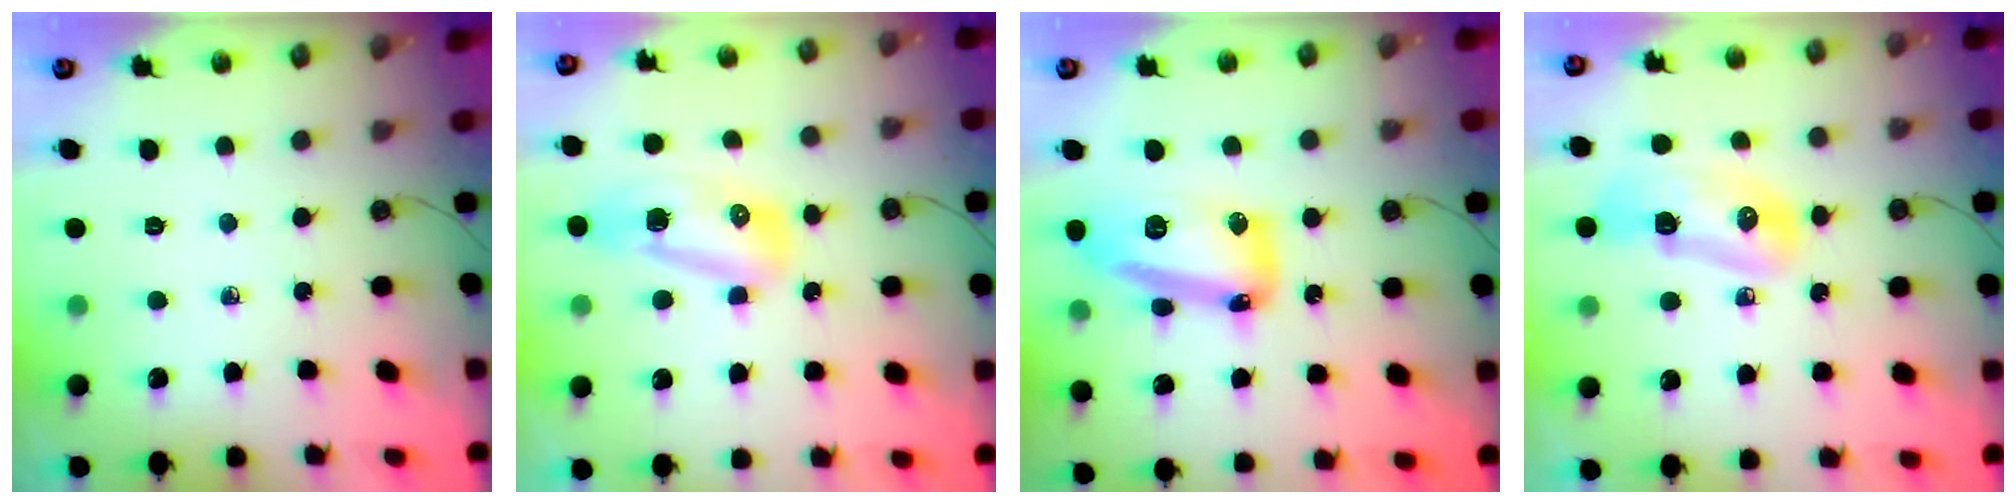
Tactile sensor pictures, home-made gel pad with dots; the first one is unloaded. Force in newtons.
{"total": 10.9, "press": 10.4, "slide": 3.2}
{"total": 14.7, "press": 14.6, "slide": 1.8}
{"total": 10.6, "press": 10.5, "slide": 1.5}